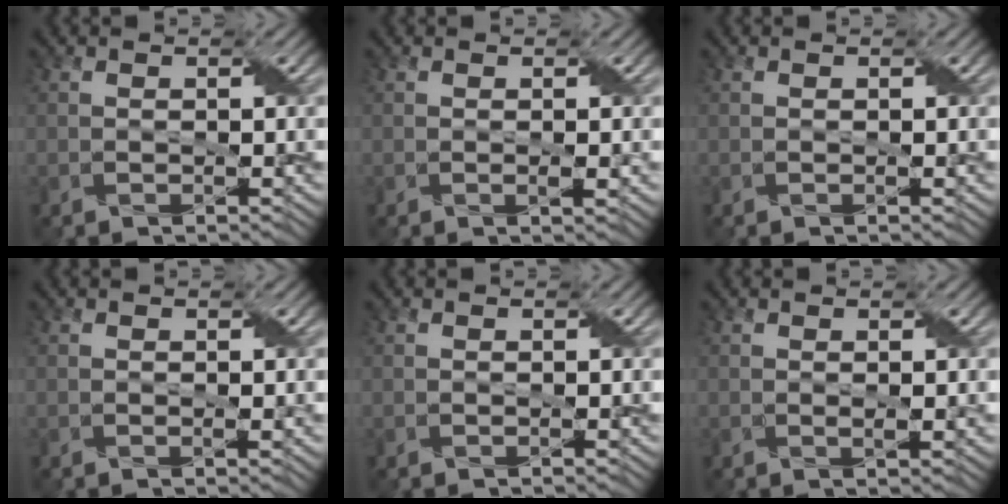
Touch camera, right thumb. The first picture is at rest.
{"total": 0.8, "force": [0.0, 0.1, 0.8], "torque": [-0.014, -0.001, 0.000]}
{"total": 0.0}
{"total": 0.5, "force": [0.1, 0.0, 0.5], "torque": [-0.008, -0.001, 0.000]}
{"total": 0.0}
{"total": 0.8, "force": [0.2, 0.1, 0.8], "torque": [-0.016, 0.000, 0.003]}